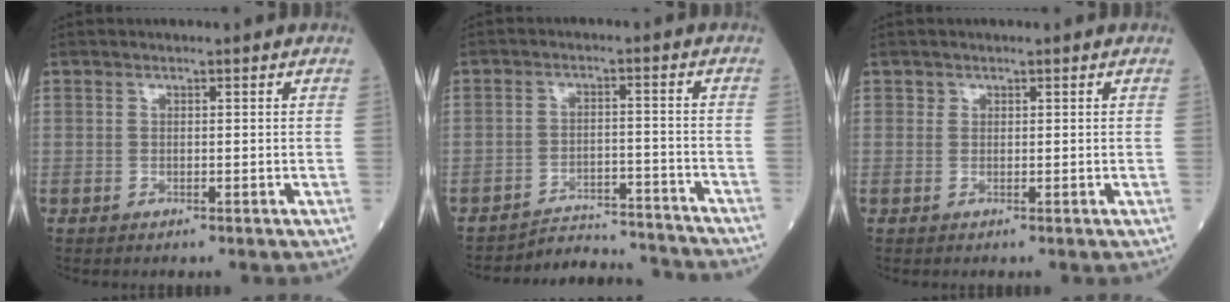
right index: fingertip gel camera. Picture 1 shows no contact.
{"total": 10.4, "force": [-10.4, 0.4, -0.1], "torque": [0.004, 0.016, -0.148]}
{"total": 0.6, "force": [0.3, 0.4, 0.0], "torque": [0.006, 0.000, 0.003]}